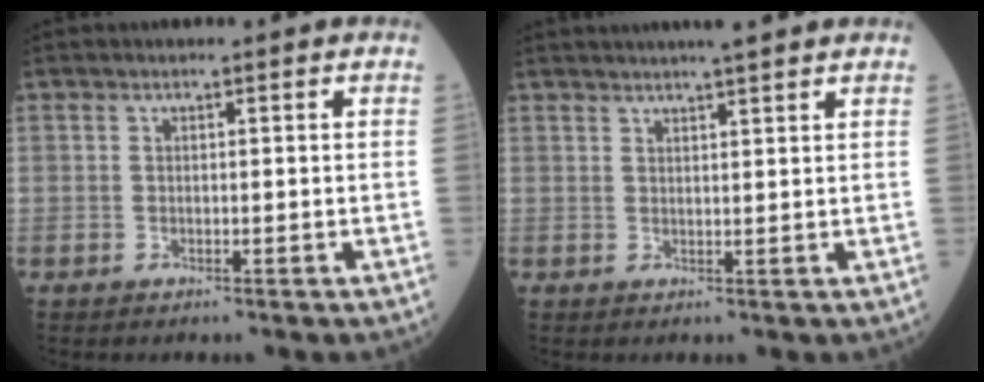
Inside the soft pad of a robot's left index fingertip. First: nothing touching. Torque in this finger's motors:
{"motor_torque": [-0.18, -0.74, 0.28, 0.10]}